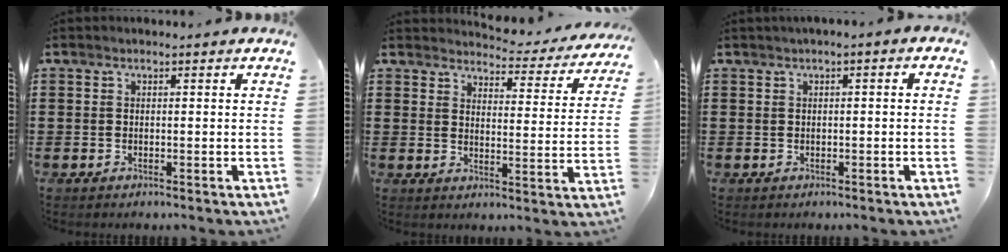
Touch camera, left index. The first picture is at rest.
{"total": 3.6, "force": [3.5, 0.5, 0.8], "torque": [-0.029, -0.027, 0.055]}
{"total": 0.9, "force": [-0.6, 0.3, 0.6], "torque": [-0.011, 0.000, -0.013]}